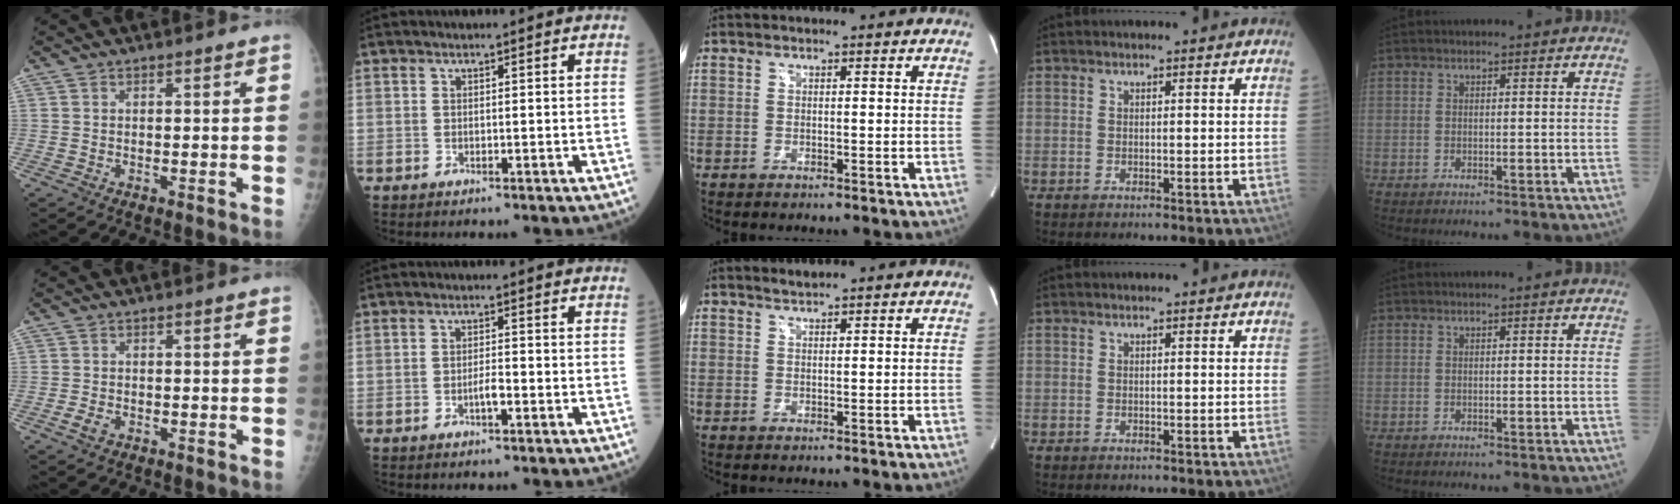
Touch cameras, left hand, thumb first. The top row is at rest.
{"thumb": {"total": 1.9, "force": [-0.8, 1.2, 1.2], "torque": [-0.024, 0.000, -0.016]}, "index": {"total": 1.9, "force": [-1.0, 0.3, 1.5], "torque": [-0.026, 0.001, -0.020]}, "middle": {"total": 1.0, "force": [1.0, -0.2, 0.1], "torque": [-0.005, 0.001, 0.022]}}